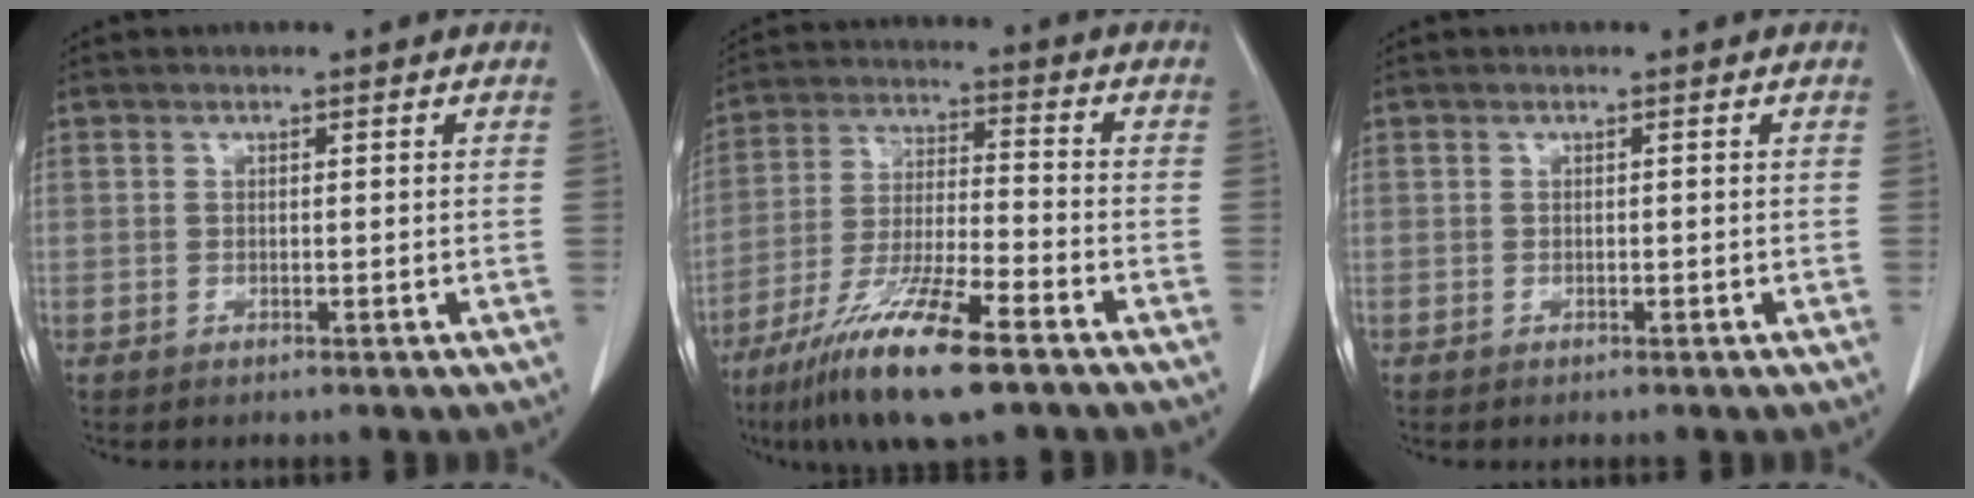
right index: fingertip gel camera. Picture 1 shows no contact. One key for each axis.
{"total": 14.3, "fx": -9.0, "fy": 1.6, "fz": 10.9, "tx": -0.216, "ty": -0.034, "tz": -0.164}
{"total": 0.0}